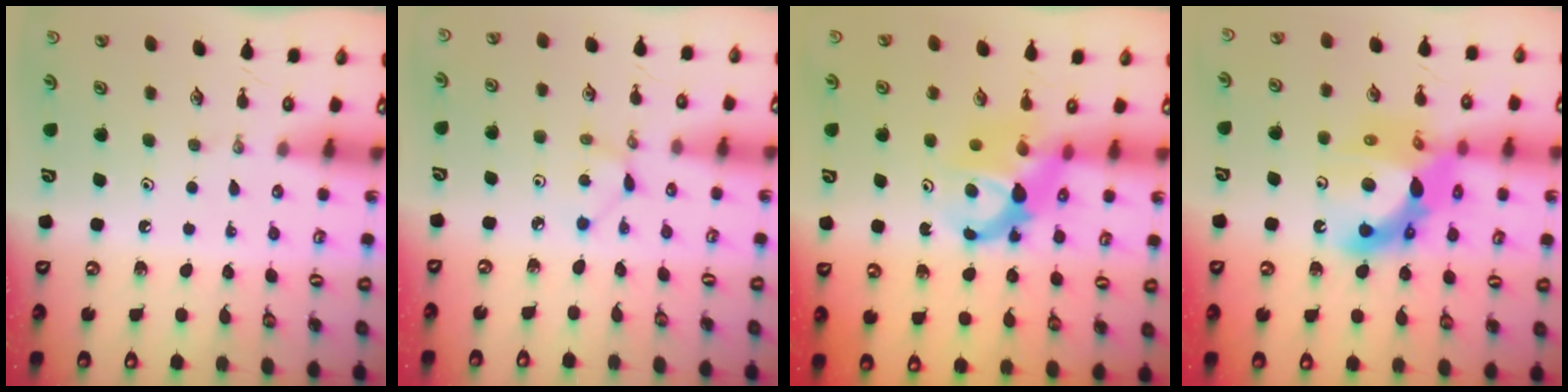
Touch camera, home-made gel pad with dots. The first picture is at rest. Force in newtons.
{"total": 1.9, "press": 1.9, "slide": 0.2}
{"total": 6.7, "press": 6.7, "slide": 0.4}
{"total": 16.2, "press": 16.1, "slide": 1.6}